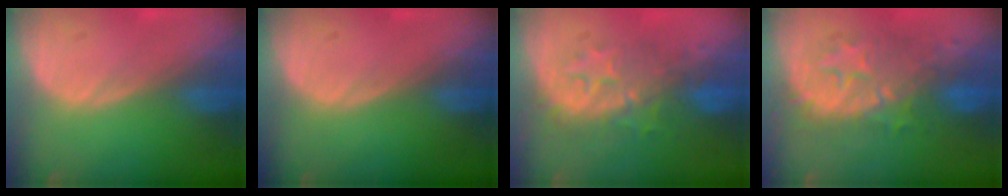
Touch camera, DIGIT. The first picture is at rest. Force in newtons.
{"total": 0.0}
{"total": 8.3, "press": 8.2, "slide": 1.2}
{"total": 9.0, "press": 8.9, "slide": 1.1}